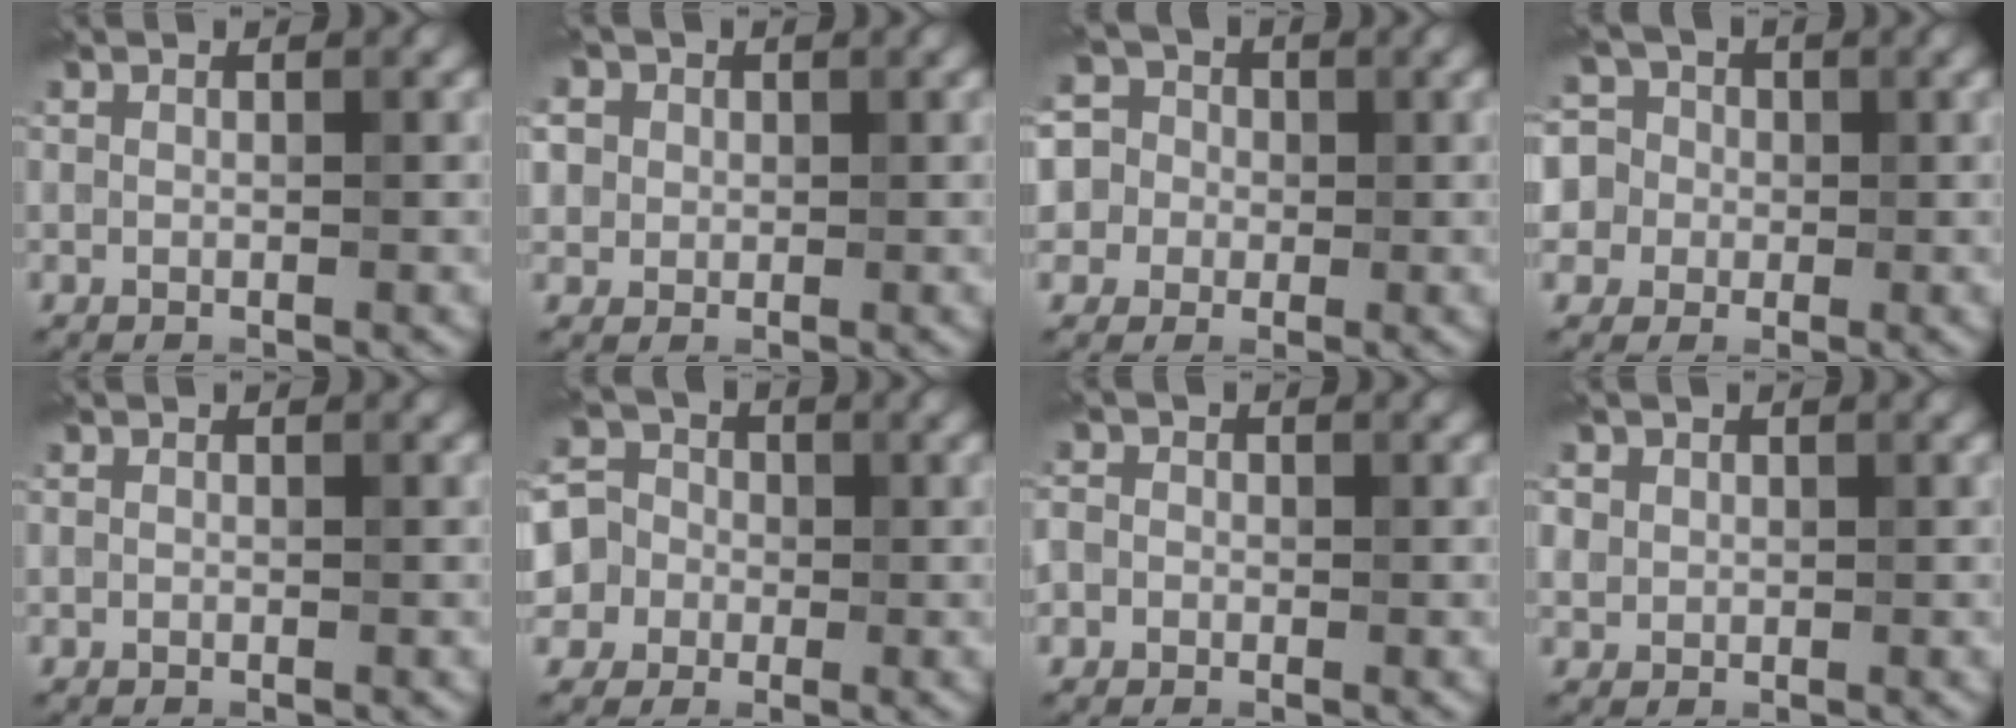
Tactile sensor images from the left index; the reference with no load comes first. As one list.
[{"total": 9.9, "force": [3.7, 8.0, 4.5], "torque": [-0.096, 0.036, 0.027]}, {"total": 7.5, "force": [1.6, 6.8, 2.5], "torque": [-0.059, 0.049, -0.002]}, {"total": 8.6, "force": [2.5, 7.6, 3.3], "torque": [-0.080, 0.051, 0.017]}, {"total": 0.0}, {"total": 5.3, "force": [-0.5, 5.2, 1.1], "torque": [-0.023, 0.027, -0.039]}, {"total": 2.8, "force": [-0.2, 2.6, 0.9], "torque": [0.004, 0.023, -0.036]}, {"total": 2.3, "force": [0.9, 1.9, 0.8], "torque": [-0.016, 0.011, 0.023]}]